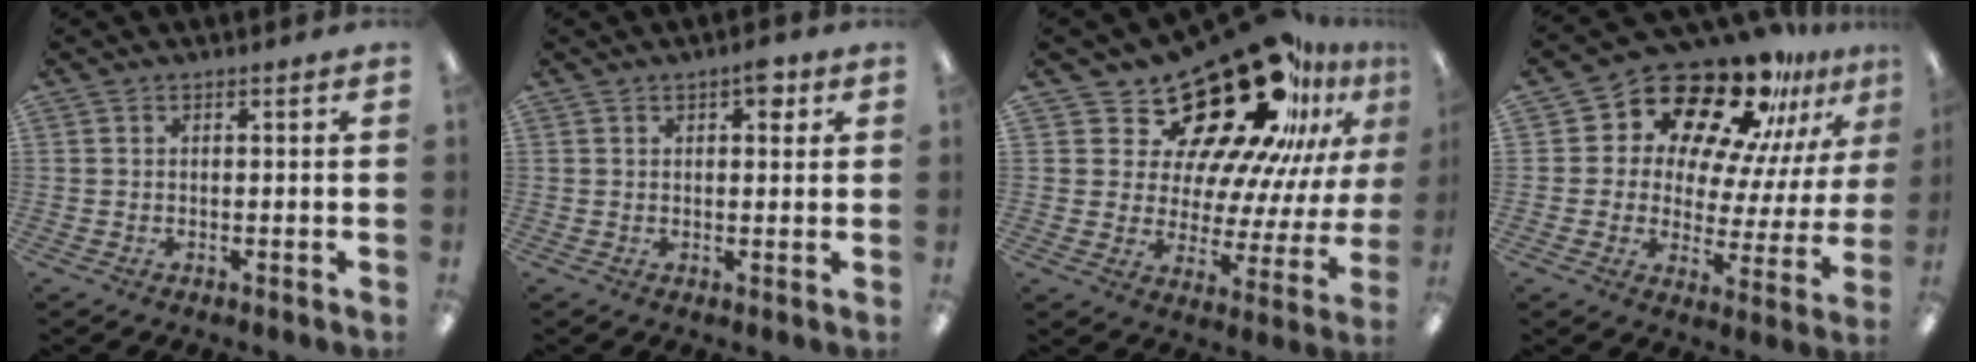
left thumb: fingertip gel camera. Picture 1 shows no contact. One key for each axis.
{"total": 4.3, "fx": 1.7, "fy": 2.1, "fz": 3.3, "tx": -0.036, "ty": -0.007, "tz": 0.022}
{"total": 27.1, "fx": 19.2, "fy": 11.7, "fz": 15.2, "tx": -0.214, "ty": -0.150, "tz": 0.336}
{"total": 18.7, "fx": 14.8, "fy": 8.2, "fz": 8.0, "tx": -0.139, "ty": -0.121, "tz": 0.250}